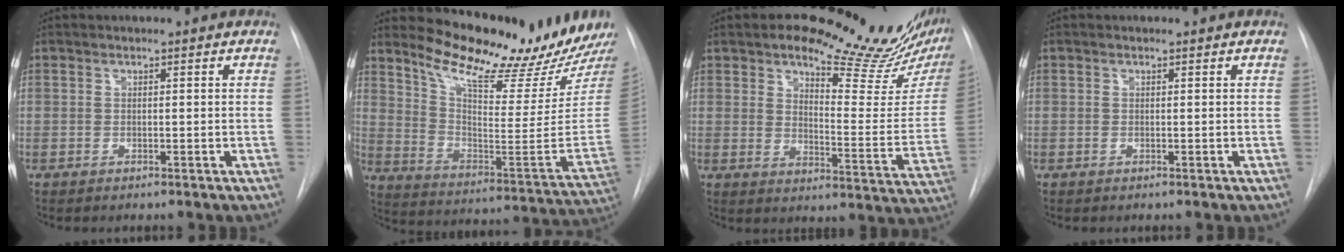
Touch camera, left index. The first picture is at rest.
{"total": 19.3, "force": [16.9, 1.2, 9.3], "torque": [-0.155, -0.078, 0.255]}
{"total": 19.5, "force": [16.2, 3.8, 10.1], "torque": [-0.128, -0.070, 0.198]}
{"total": 0.0}